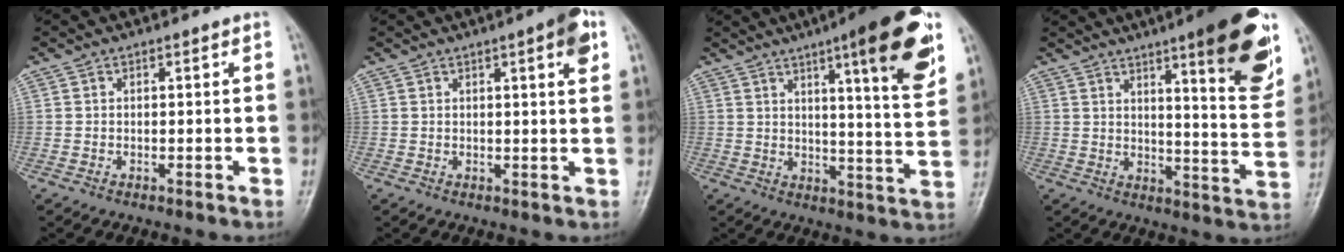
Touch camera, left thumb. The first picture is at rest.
{"total": 5.1, "force": [2.3, 0.8, 4.4], "torque": [-0.055, -0.005, 0.026]}
{"total": 16.9, "force": [8.8, 2.7, 14.1], "torque": [-0.174, -0.038, 0.120]}
{"total": 18.1, "force": [10.0, 3.3, 14.7], "torque": [-0.164, -0.054, 0.140]}